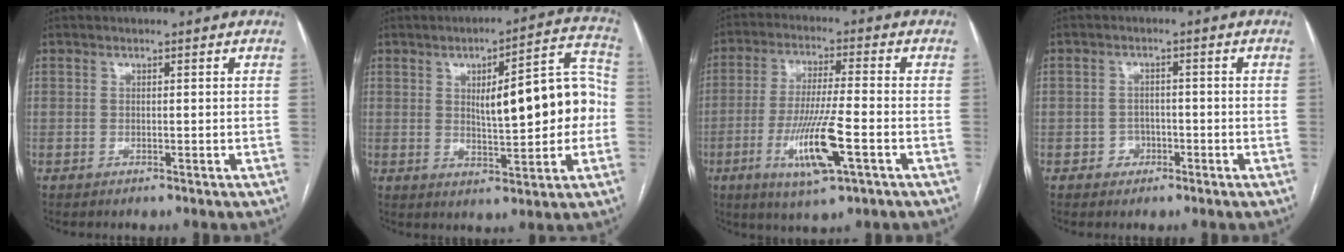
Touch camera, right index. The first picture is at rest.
{"total": 13.8, "force": [0.4, 3.6, 13.3], "torque": [-0.174, 0.033, 0.013]}
{"total": 11.4, "force": [-4.0, 0.9, 10.6], "torque": [-0.206, -0.016, -0.071]}
{"total": 2.5, "force": [-1.1, 2.1, 0.5], "torque": [0.001, 0.010, -0.019]}